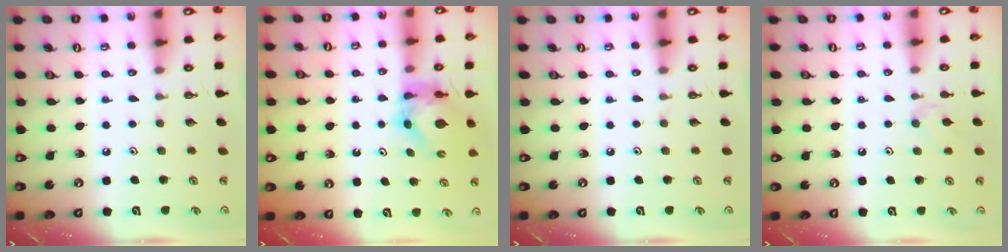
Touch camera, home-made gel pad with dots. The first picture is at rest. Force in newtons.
{"total": 5.4, "press": 5.4, "slide": 0.3}
{"total": 0.0}
{"total": 4.1, "press": 4.0, "slide": 0.9}